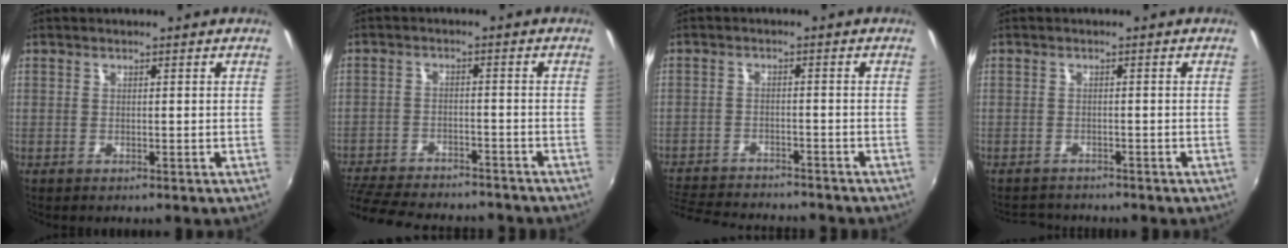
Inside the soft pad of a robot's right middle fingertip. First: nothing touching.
{"total": 19.2, "force": [-16.4, 5.7, 8.2], "torque": [-0.183, -0.019, -0.240]}
{"total": 13.5, "force": [-12.1, 3.3, 5.0], "torque": [-0.121, -0.011, -0.187]}
{"total": 3.8, "force": [-3.6, 1.1, 0.6], "torque": [-0.021, -0.001, -0.060]}